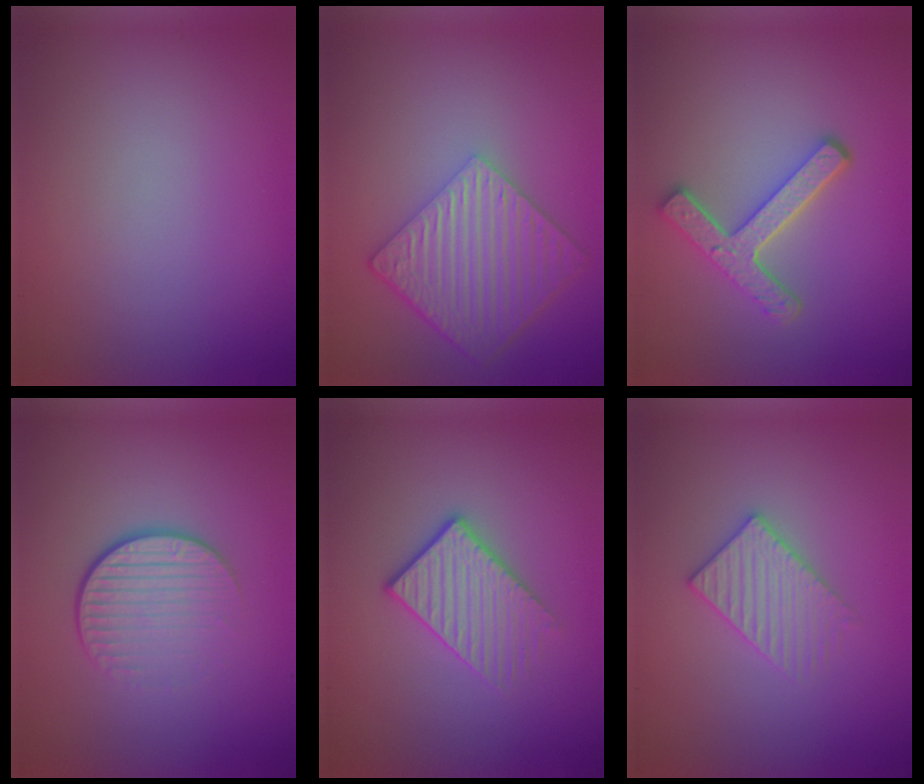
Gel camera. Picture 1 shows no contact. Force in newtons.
{"total": 6.4, "press": 4.6, "slide": 4.5}
{"total": 4.3, "press": 3.3, "slide": 2.7}
{"total": 4.3, "press": 2.6, "slide": 3.4}
{"total": 2.9, "press": 2.6, "slide": 1.2}
{"total": 3.0, "press": 3.0, "slide": 0.5}